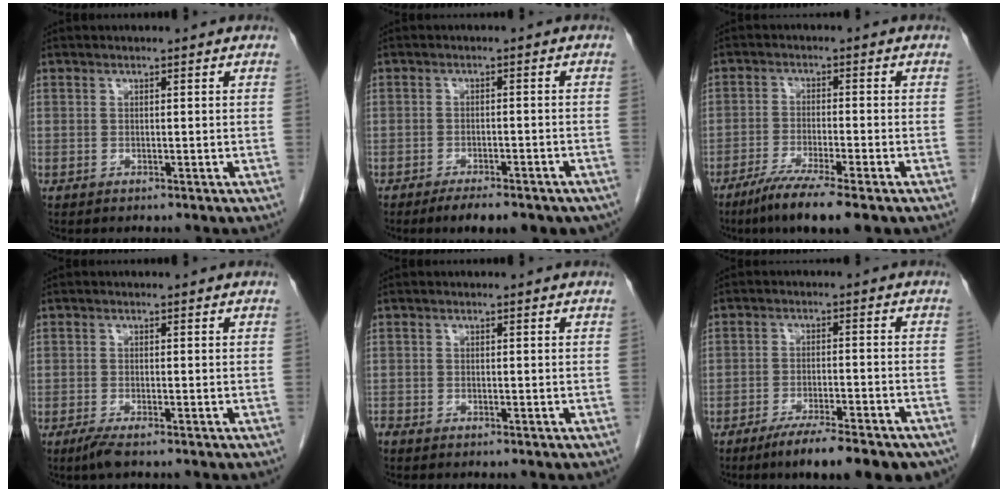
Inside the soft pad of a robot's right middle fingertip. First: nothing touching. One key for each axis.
{"total": 10.0, "fx": -8.0, "fy": 2.9, "fz": 5.3, "tx": -0.058, "ty": -0.001, "tz": -0.100}
{"total": 8.4, "fx": -5.9, "fy": 0.1, "fz": 6.0, "tx": -0.108, "ty": -0.024, "tz": -0.096}
{"total": 2.2, "fx": -1.6, "fy": 0.1, "fz": 1.6, "tx": -0.036, "ty": -0.007, "tz": -0.033}
{"total": 0.7, "fx": -0.7, "fy": 0.1, "fz": 0.1, "tx": -0.008, "ty": -0.002, "tz": -0.013}
{"total": 13.9, "fx": -10.8, "fy": 2.3, "fz": 8.4, "tx": -0.090, "ty": -0.005, "tz": -0.156}